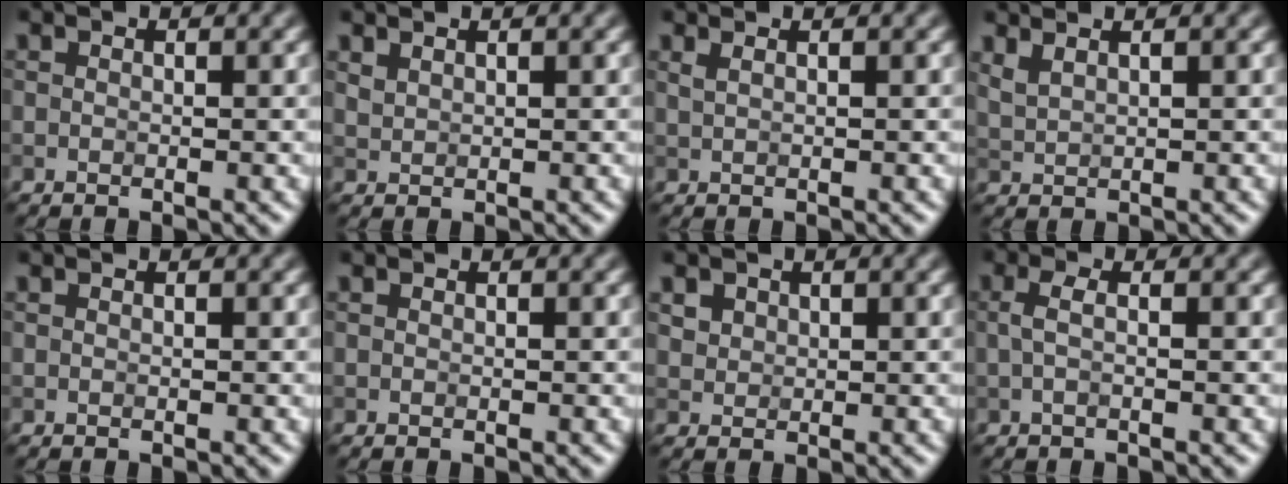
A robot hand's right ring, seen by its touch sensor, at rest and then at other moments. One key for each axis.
{"total": 0.9, "fx": 0.8, "fy": 0.3, "fz": 0.2, "tx": -0.011, "ty": -0.001, "tz": 0.022}
{"total": 1.5, "fx": 0.9, "fy": 0.7, "fz": 0.9, "tx": -0.010, "ty": -0.002, "tz": 0.005}
{"total": 2.3, "fx": 1.7, "fy": 0.8, "fz": 1.3, "tx": -0.020, "ty": 0.004, "tz": 0.027}
{"total": 0.0}
{"total": 0.0}
{"total": 1.7, "fx": 1.0, "fy": 1.4, "fz": 0.5, "tx": -0.015, "ty": -0.005, "tz": 0.030}
{"total": 1.5, "fx": 0.0, "fy": 0.4, "fz": 1.4, "tx": -0.030, "ty": 0.004, "tz": -0.003}